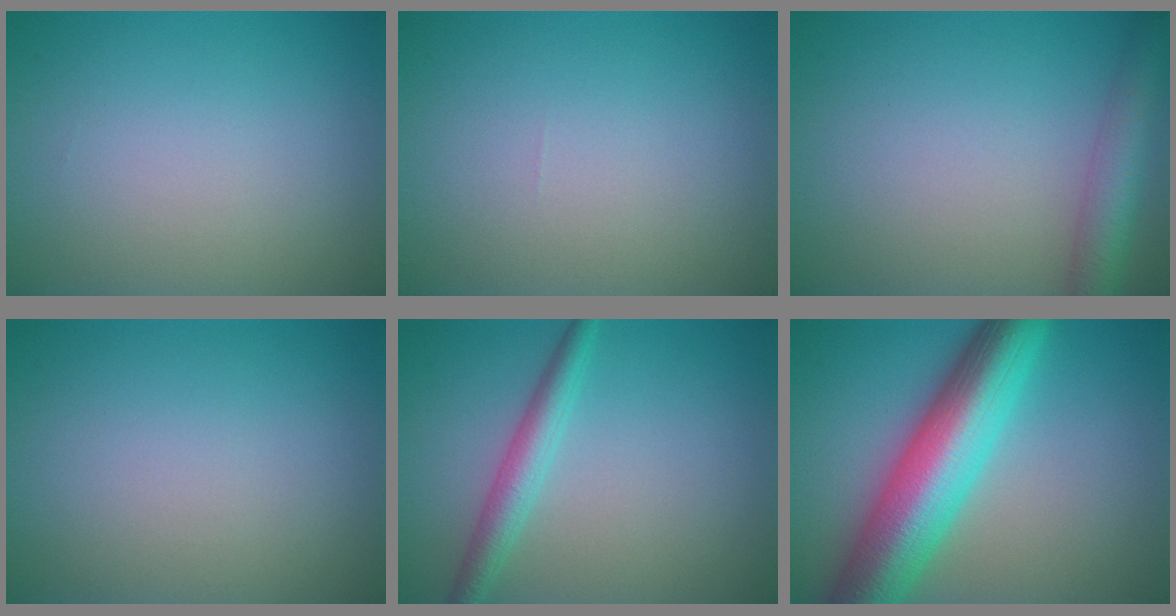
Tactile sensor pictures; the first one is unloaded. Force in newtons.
{"total": 0.0}
{"total": 4.2, "press": 4.2, "slide": 0.2}
{"total": 0.0}
{"total": 2.9, "press": 2.9, "slide": 0.1}
{"total": 11.2, "press": 11.2, "slide": 0.3}